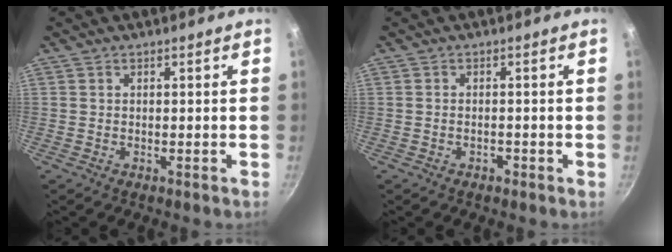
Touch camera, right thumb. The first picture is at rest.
{"total": 1.0, "force": [-0.7, 0.6, 0.5], "torque": [-0.009, 0.006, -0.010]}